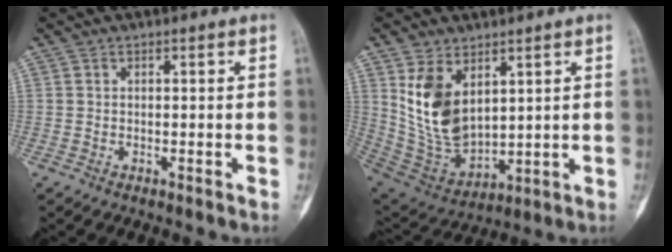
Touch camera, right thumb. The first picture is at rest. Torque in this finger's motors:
{"motor_torque": [-0.47, 2.45, 0.54, -0.16, 0.15]}